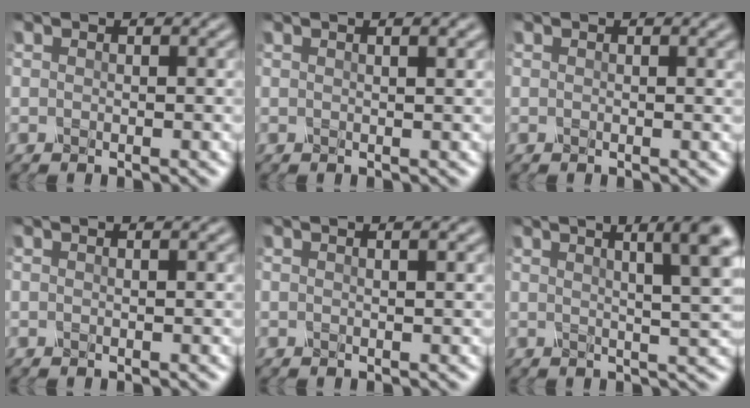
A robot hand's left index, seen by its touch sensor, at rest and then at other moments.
{"total": 2.3, "force": [0.8, 0.9, 2.0], "torque": [-0.013, 0.016, -0.012]}
{"total": 1.4, "force": [0.2, 0.6, 1.2], "torque": [-0.009, 0.005, -0.003]}
{"total": 0.9, "force": [0.2, 0.4, 0.7], "torque": [-0.004, 0.005, -0.008]}
{"total": 1.8, "force": [0.6, 0.7, 1.6], "torque": [-0.011, 0.012, -0.010]}
{"total": 7.7, "force": [2.5, 1.6, 7.2], "torque": [-0.051, 0.027, 0.025]}